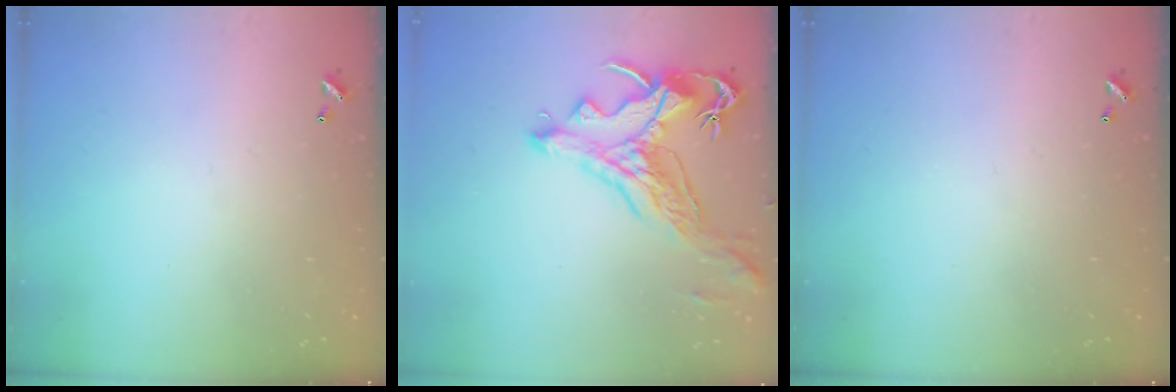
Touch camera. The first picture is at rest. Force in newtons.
{"total": 2.2, "press": 1.7, "slide": 1.3}
{"total": 0.0}